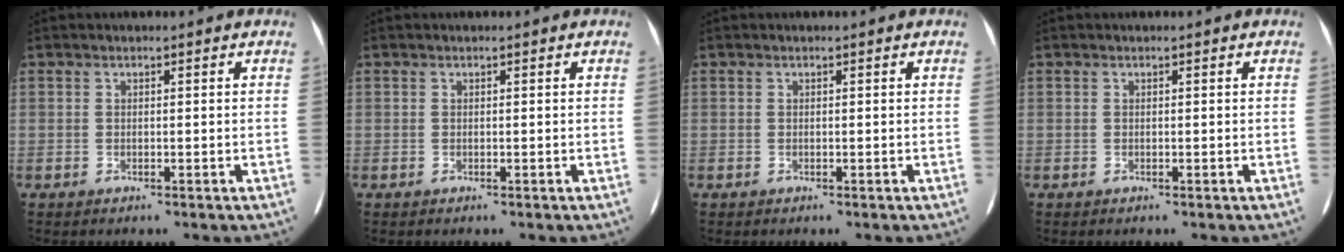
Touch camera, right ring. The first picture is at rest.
{"total": 0.0}
{"total": 0.0}
{"total": 0.0}